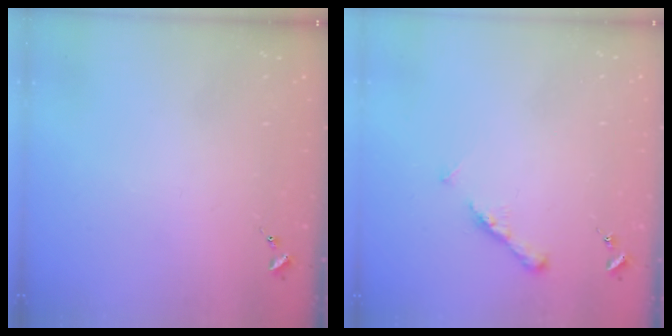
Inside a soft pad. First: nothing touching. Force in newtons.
{"total": 6.8, "press": 6.7, "slide": 0.6}